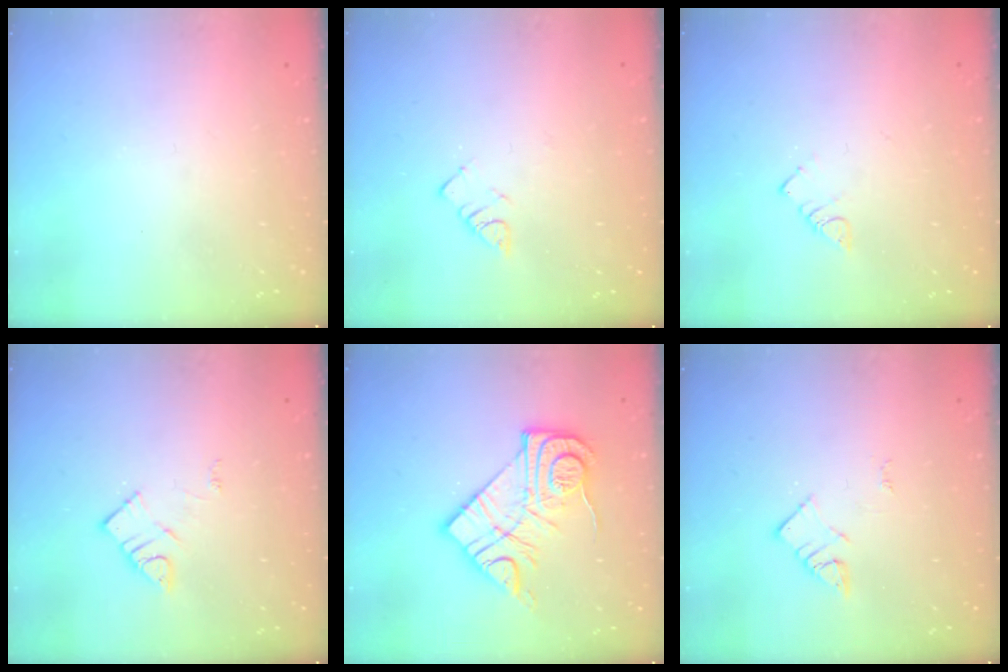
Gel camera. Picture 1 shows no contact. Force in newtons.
{"total": 3.2, "press": 3.2, "slide": 0.4}
{"total": 2.8, "press": 2.8, "slide": 0.3}
{"total": 6.6, "press": 6.6, "slide": 0.3}
{"total": 14.3, "press": 14.3, "slide": 1.0}
{"total": 4.4, "press": 4.4, "slide": 0.6}